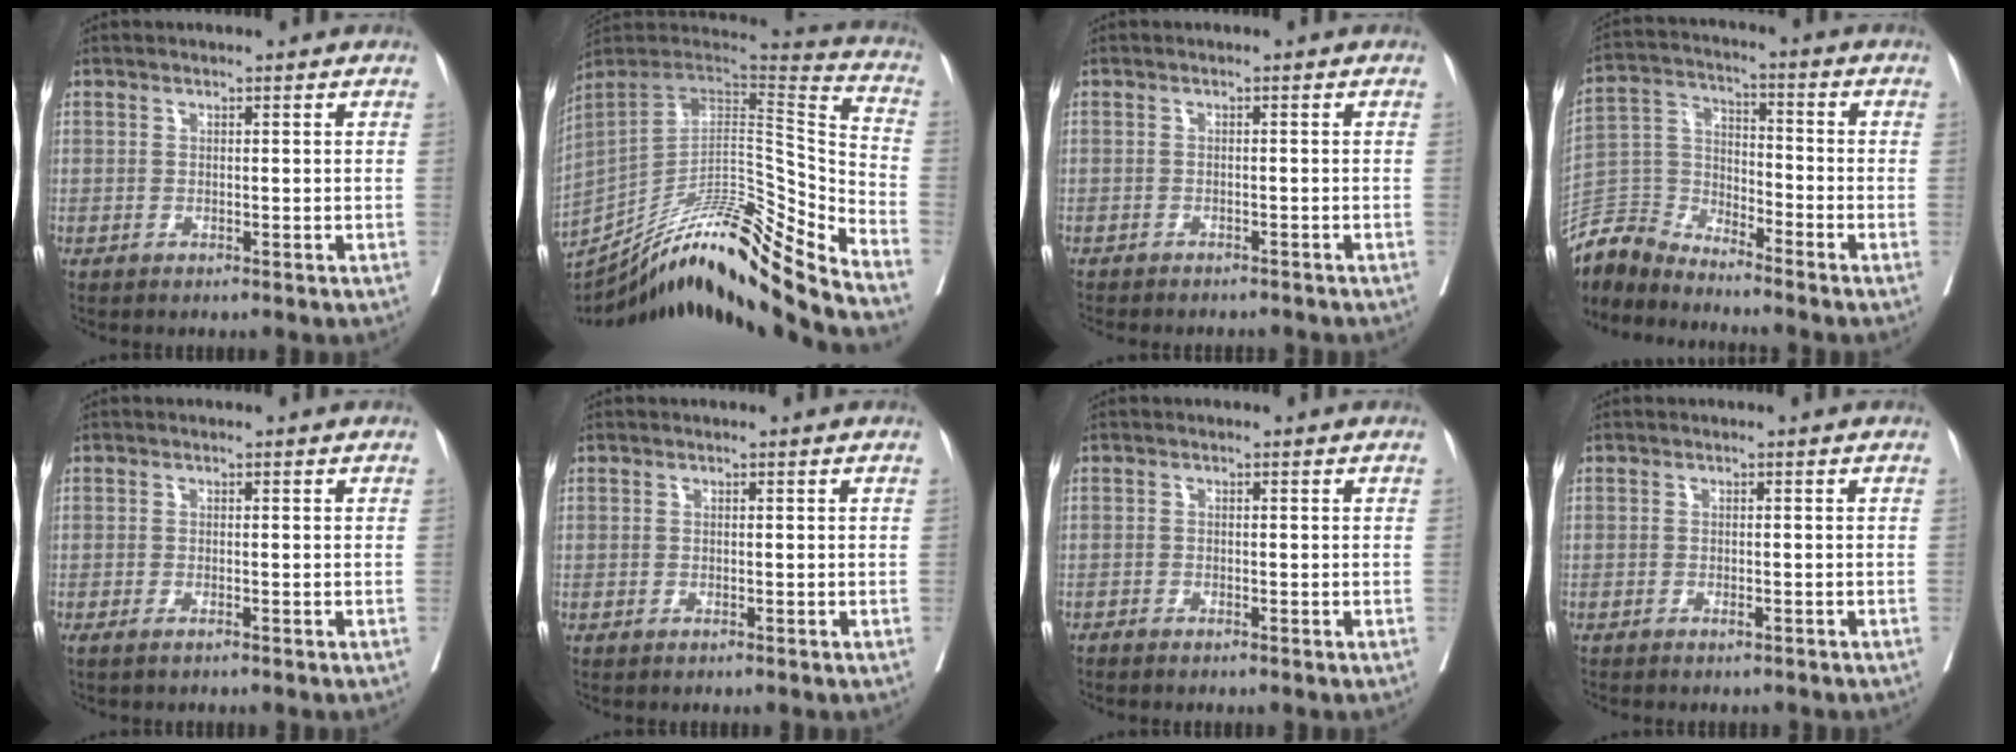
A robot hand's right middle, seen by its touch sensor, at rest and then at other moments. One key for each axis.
{"total": 29.6, "fx": -24.3, "fy": 0.6, "fz": 17.0, "tx": -0.239, "ty": -0.021, "tz": -0.386}
{"total": 7.6, "fx": -6.9, "fy": 1.9, "fz": 2.7, "tx": -0.036, "ty": -0.003, "tz": -0.085}
{"total": 7.9, "fx": -7.9, "fy": 0.9, "fz": -0.1, "tx": 0.000, "ty": 0.017, "tz": -0.163}
{"total": 1.1, "fx": -0.8, "fy": 0.0, "fz": 0.7, "tx": -0.011, "ty": -0.001, "tz": -0.011}
{"total": 0.0}
{"total": 1.0, "fx": -0.9, "fy": 0.1, "fz": 0.3, "tx": -0.004, "ty": 0.001, "tz": -0.016}
{"total": 1.0, "fx": -0.8, "fy": 0.1, "fz": 0.6, "tx": -0.016, "ty": -0.001, "tz": -0.009}